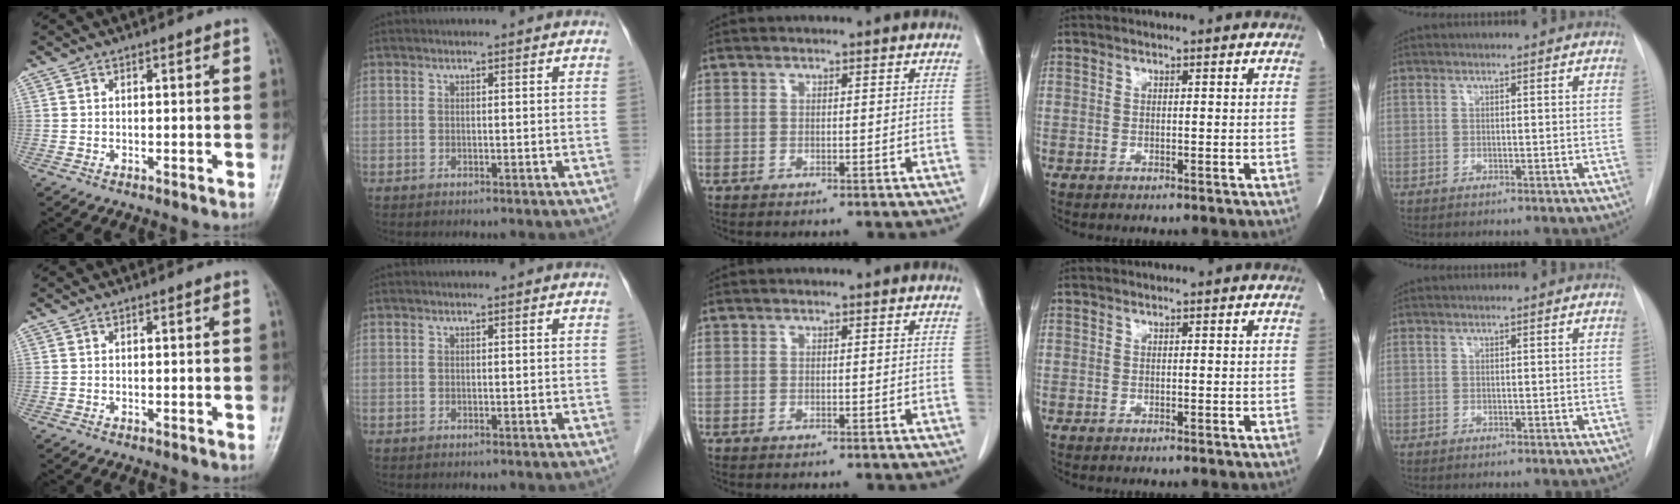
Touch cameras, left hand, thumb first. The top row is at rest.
{}